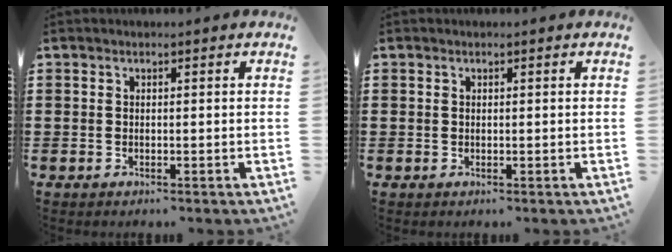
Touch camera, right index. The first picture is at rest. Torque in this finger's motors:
{"motor_torque": [0.34, 0.39, 0.01, 0.01]}